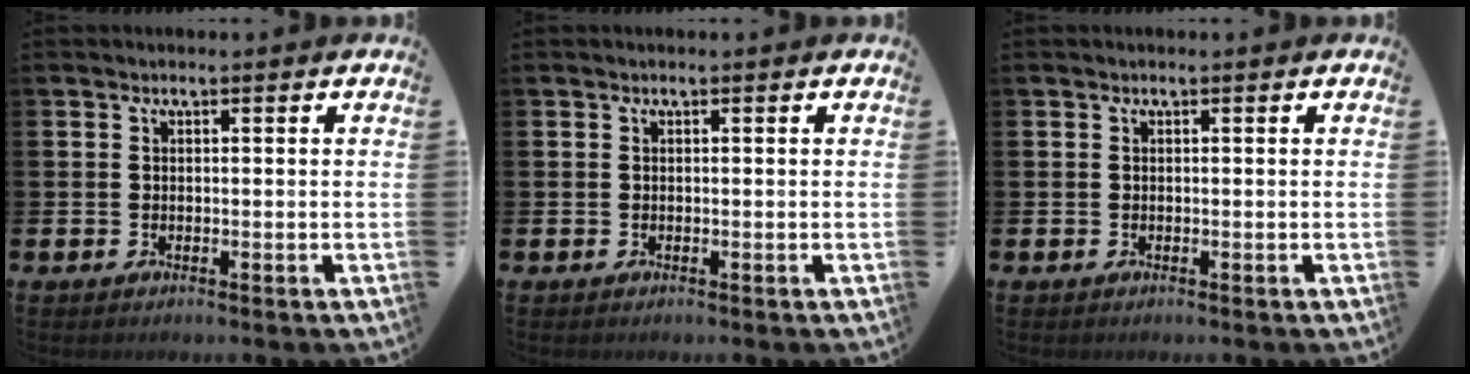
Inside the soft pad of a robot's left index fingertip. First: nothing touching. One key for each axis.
{"total": 0.0}
{"total": 0.0}